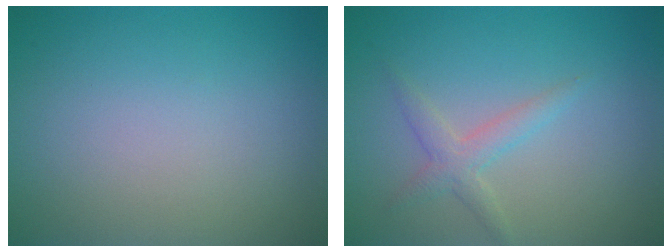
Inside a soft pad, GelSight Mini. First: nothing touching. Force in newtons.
{"total": 2.0, "press": 2.0, "slide": 0.0}